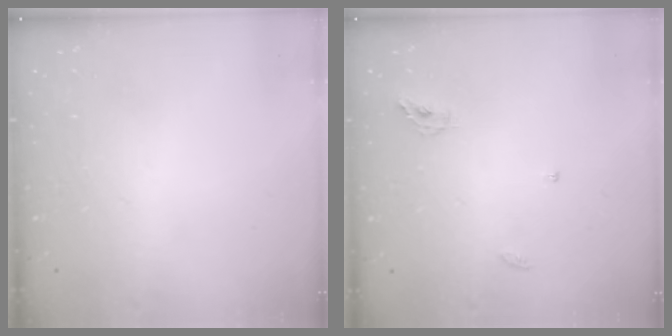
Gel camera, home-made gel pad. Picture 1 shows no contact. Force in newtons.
{"total": 5.5, "press": 5.5, "slide": 0.4}